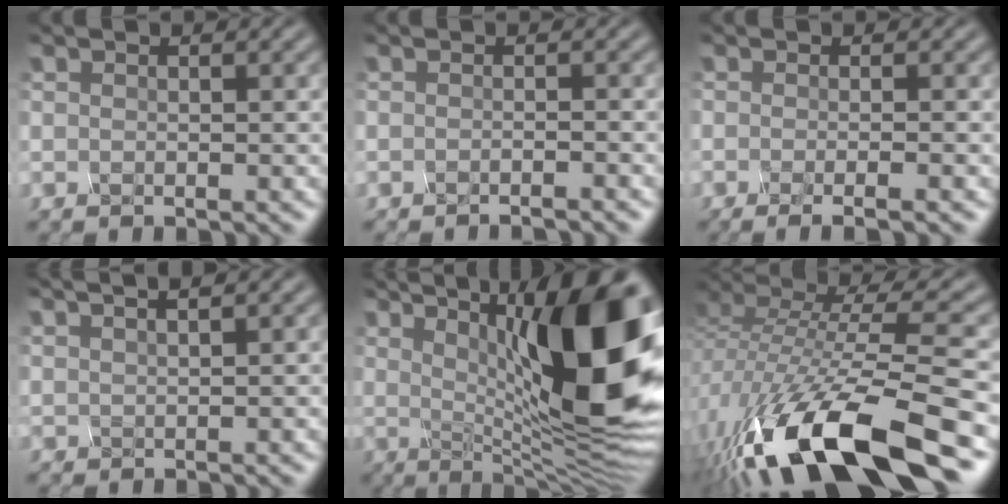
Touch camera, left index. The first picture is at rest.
{"total": 2.0, "force": [-1.9, -0.3, 0.4], "torque": [0.000, -0.001, -0.016]}
{"total": 2.6, "force": [-1.8, 0.4, 1.8], "torque": [-0.030, -0.009, -0.020]}
{"total": 3.2, "force": [2.7, 0.6, 1.5], "torque": [-0.016, 0.037, 0.020]}
{"total": 14.0, "force": [2.3, 3.5, 13.4], "torque": [-0.180, 0.015, 0.050]}
{"total": 13.2, "force": [-8.2, 4.0, 9.5], "torque": [-0.233, -0.011, -0.120]}